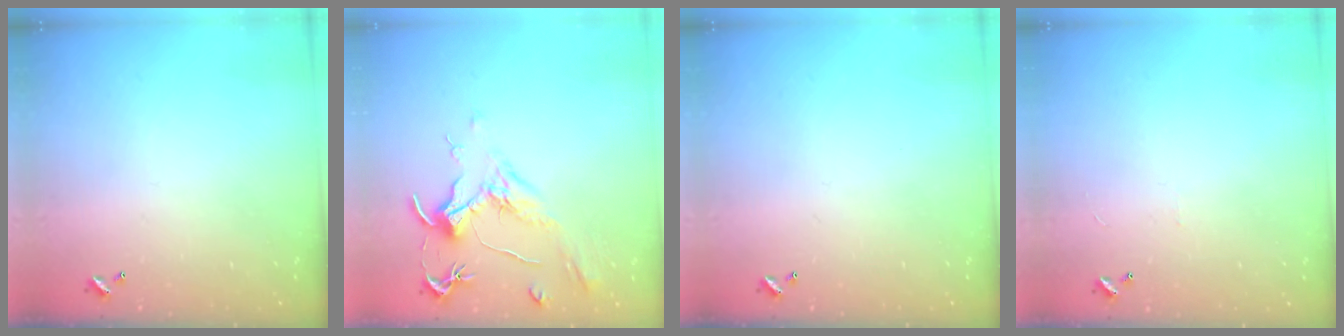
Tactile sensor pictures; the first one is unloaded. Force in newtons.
{"total": 2.1, "press": 2.0, "slide": 0.8}
{"total": 0.0}
{"total": 1.3, "press": 1.3, "slide": 0.4}